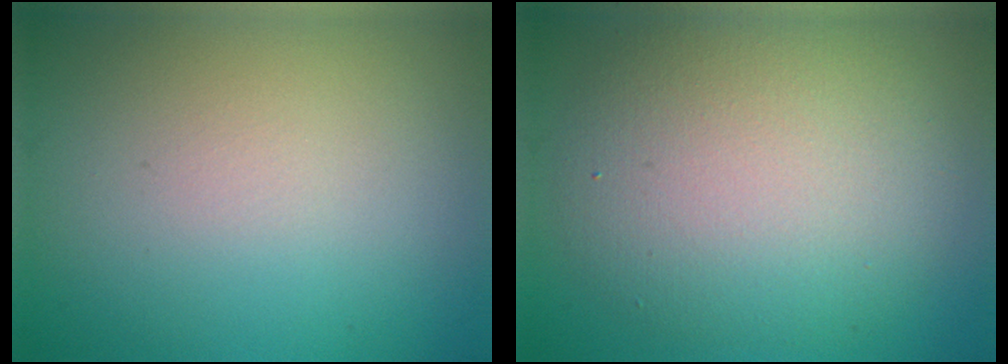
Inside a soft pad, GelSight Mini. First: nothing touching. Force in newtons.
{"total": 7.7, "press": 7.7, "slide": 0.7}